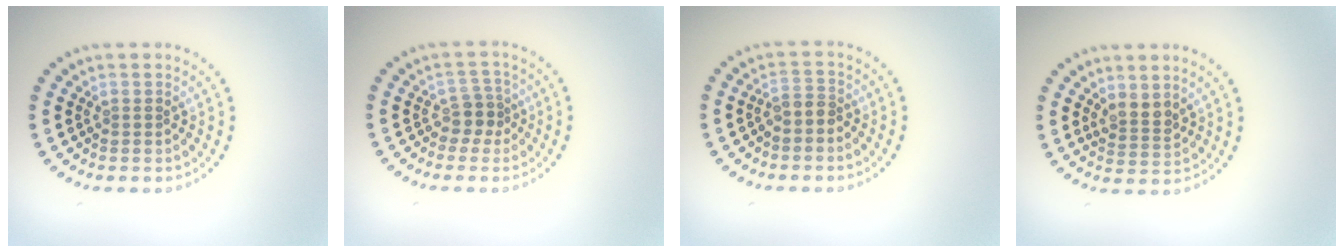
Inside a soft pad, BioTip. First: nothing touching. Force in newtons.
{"total": 2.0, "press": 1.6, "slide": 1.2}
{"total": 1.8, "press": 1.4, "slide": 1.2}
{"total": 2.0, "press": 1.7, "slide": 1.1}